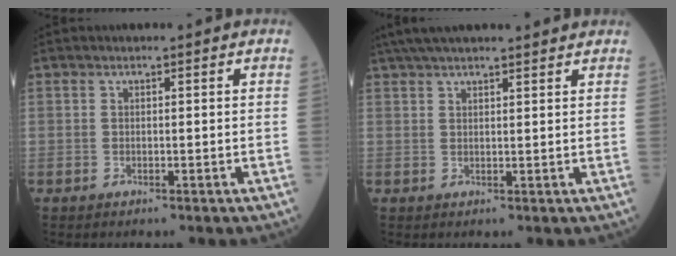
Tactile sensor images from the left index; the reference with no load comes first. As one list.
[{"total": 13.1, "force": [11.6, 1.4, 5.9], "torque": [-0.100, 0.045, 0.170]}]